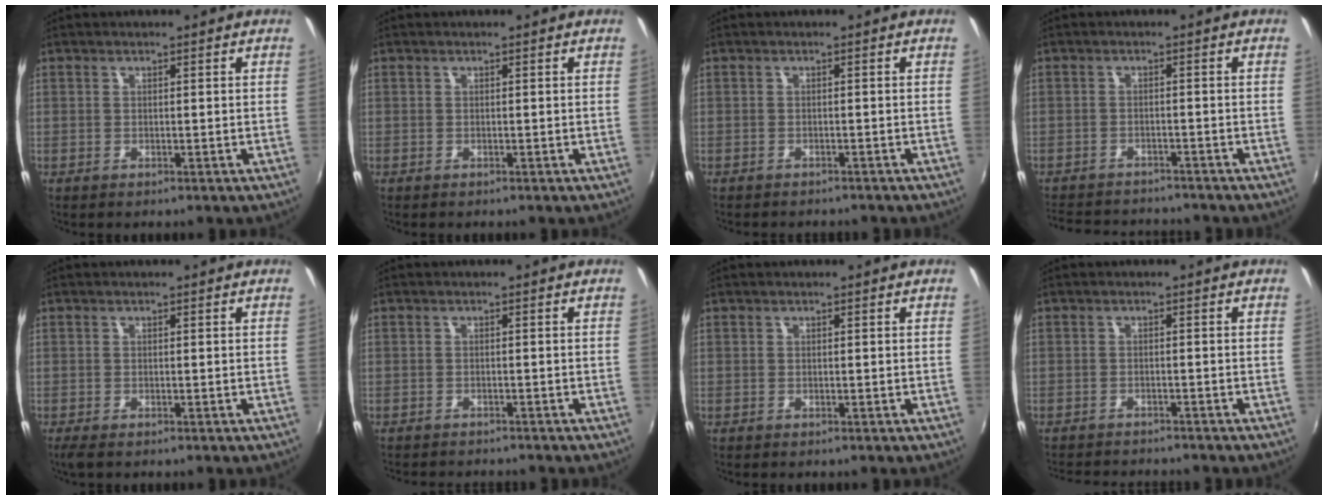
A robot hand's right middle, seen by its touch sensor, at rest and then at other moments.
{"total": 0.0}
{"total": 3.1, "force": [-2.9, 0.8, 0.9], "torque": [-0.025, -0.013, -0.041]}
{"total": 10.2, "force": [-9.4, 2.7, 3.0], "torque": [-0.081, -0.004, -0.144]}
{"total": 1.7, "force": [-1.1, 0.4, 1.3], "torque": [-0.026, -0.007, -0.018]}
{"total": 3.7, "force": [-3.5, 0.6, 1.0], "torque": [-0.030, -0.014, -0.055]}
{"total": 0.0}
{"total": 7.2, "force": [-6.8, 1.2, 2.1], "torque": [-0.057, -0.013, -0.102]}